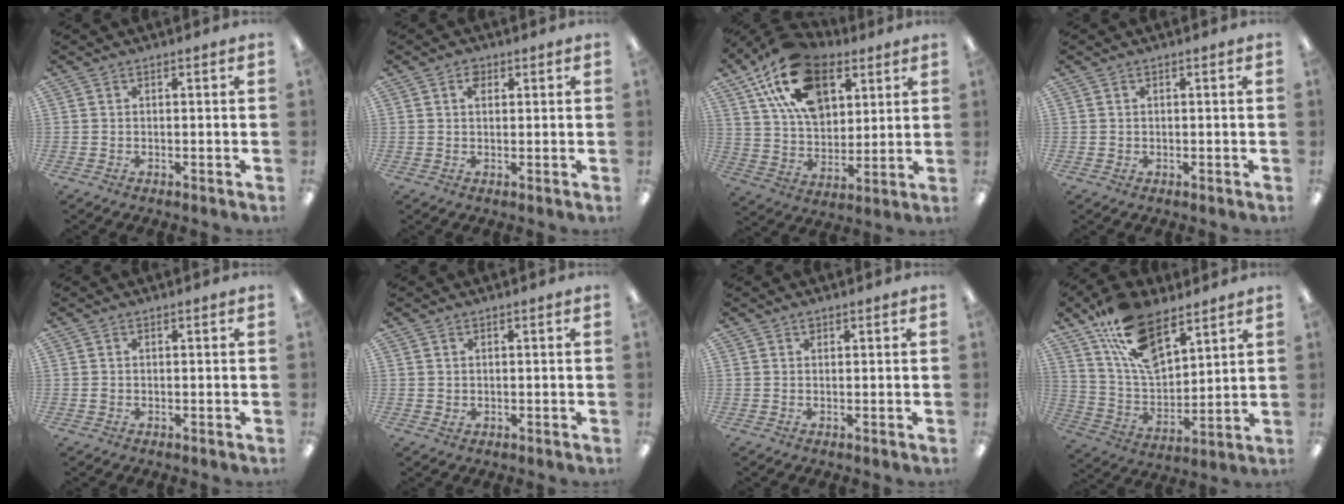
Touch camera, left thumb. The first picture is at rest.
{"total": 2.6, "force": [1.2, 1.6, 1.6], "torque": [-0.026, 0.001, 0.019]}
{"total": 20.3, "force": [10.9, 12.2, 12.0], "torque": [-0.209, -0.029, 0.198]}
{"total": 0.5, "force": [0.2, 0.5, 0.0], "torque": [0.000, 0.004, 0.002]}
{"total": 0.6, "force": [0.0, 0.5, 0.4], "torque": [-0.008, 0.004, -0.002]}
{"total": 0.9, "force": [0.4, 0.8, 0.3], "torque": [0.002, 0.001, 0.004]}
{"total": 0.9, "force": [0.6, 0.5, 0.4], "torque": [-0.008, 0.002, 0.011]}
{"total": 17.4, "force": [11.0, 8.5, 10.5], "torque": [-0.203, -0.043, 0.204]}